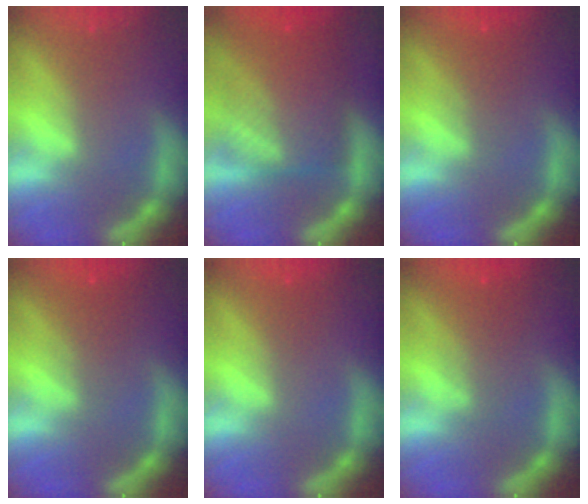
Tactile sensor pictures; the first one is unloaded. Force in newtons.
{"total": 10.0}
{"total": 2.5}
{"total": 2.5}
{"total": 1.0}
{"total": 3.0}